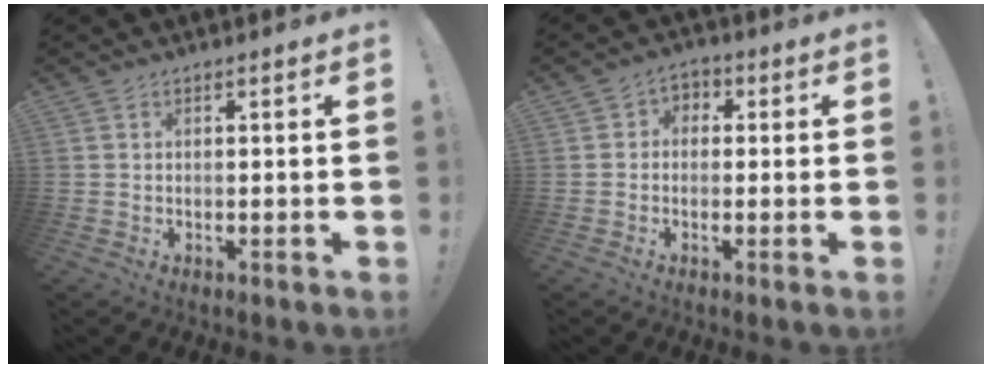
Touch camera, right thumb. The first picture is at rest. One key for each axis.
{"total": 3.5, "fx": -1.3, "fy": 2.8, "fz": 1.4, "tx": -0.016, "ty": 0.011, "tz": -0.026}